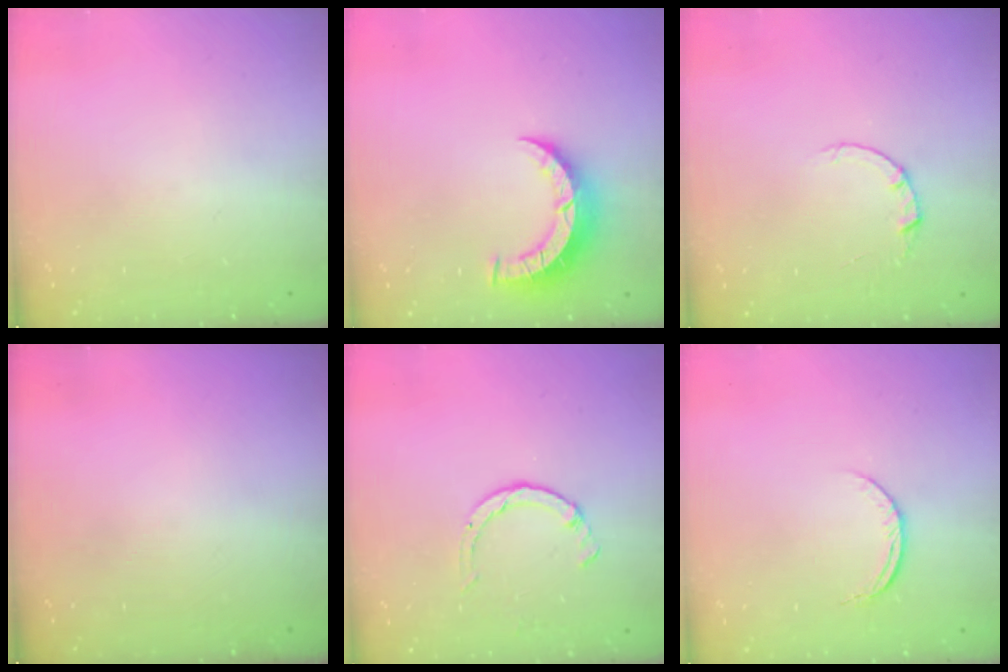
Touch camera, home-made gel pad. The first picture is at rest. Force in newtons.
{"total": 7.1, "press": 7.0, "slide": 0.8}
{"total": 2.0, "press": 2.0, "slide": 0.2}
{"total": 0.0}
{"total": 2.6, "press": 2.6, "slide": 0.4}
{"total": 4.9, "press": 4.9, "slide": 0.5}